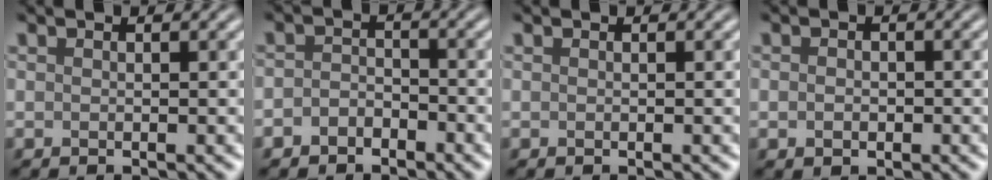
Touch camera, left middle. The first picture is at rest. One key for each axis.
{"total": 2.0, "fx": -1.3, "fy": 1.4, "fz": 0.7, "tx": -0.011, "ty": 0.006, "tz": -0.031}
{"total": 0.0}
{"total": 1.3, "fx": -0.2, "fy": 1.0, "fz": 0.8, "tx": -0.014, "ty": -0.001, "tz": -0.006}